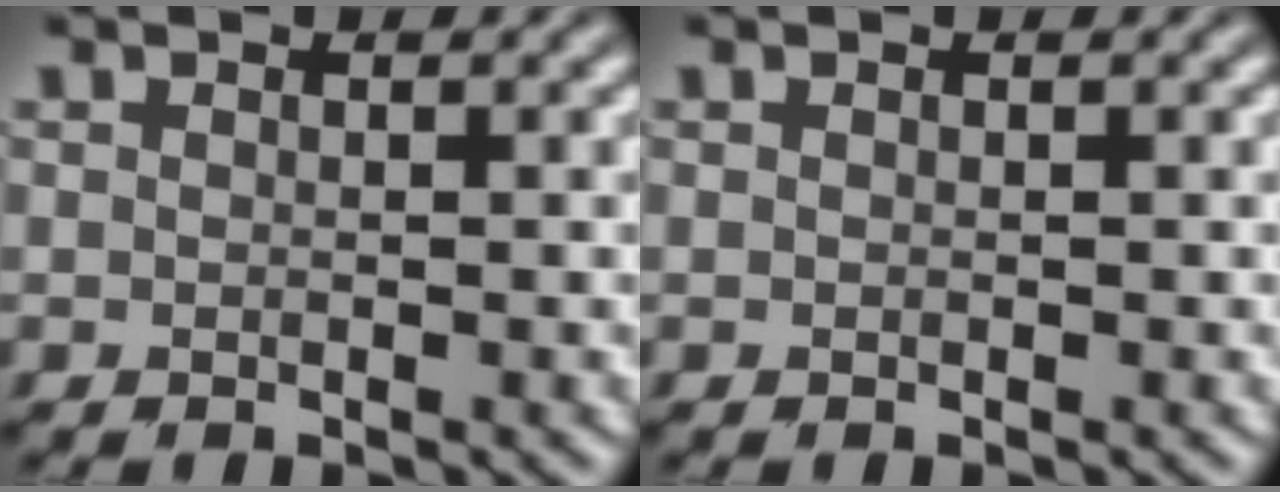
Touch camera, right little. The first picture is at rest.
{"total": 0.0}